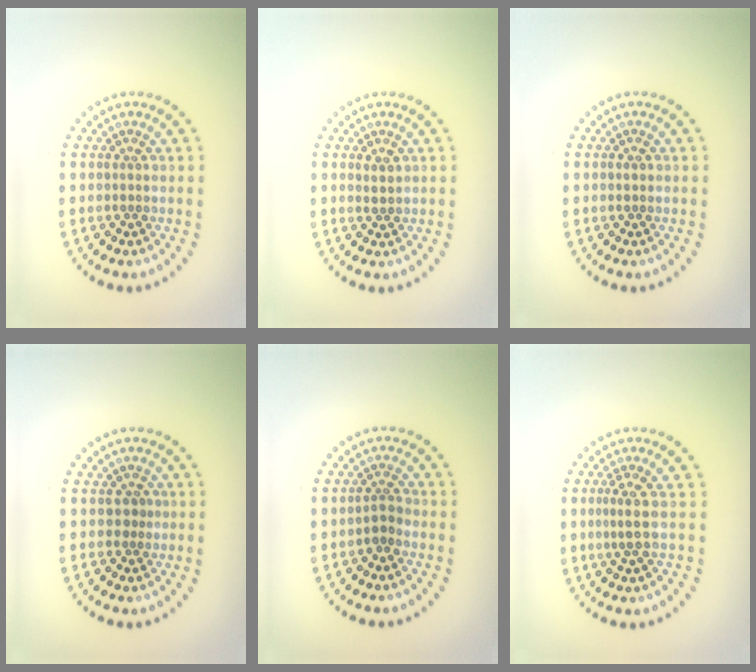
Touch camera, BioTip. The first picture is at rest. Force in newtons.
{"total": 1.1, "press": 1.0, "slide": 0.6}
{"total": 0.8, "press": 0.8, "slide": 0.1}
{"total": 1.2, "press": 1.0, "slide": 0.7}
{"total": 1.4, "press": 1.1, "slide": 0.9}
{"total": 2.0, "press": 1.6, "slide": 1.2}